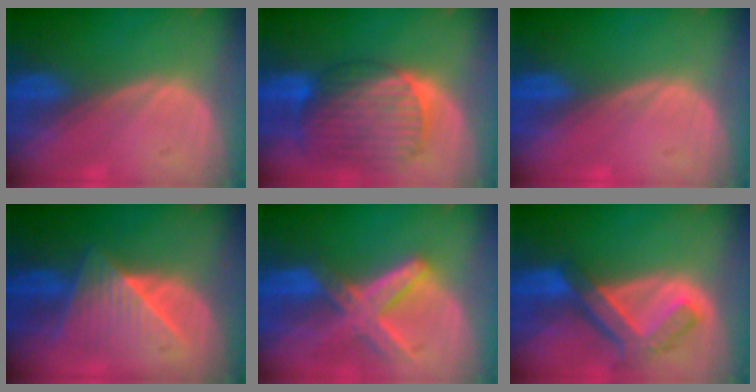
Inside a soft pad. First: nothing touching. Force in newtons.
{"total": 10.7, "press": 9.1, "slide": 5.6}
{"total": 0.0}
{"total": 7.0, "press": 7.0, "slide": 0.2}
{"total": 8.2, "press": 7.1, "slide": 4.1}
{"total": 7.6, "press": 6.6, "slide": 3.7}